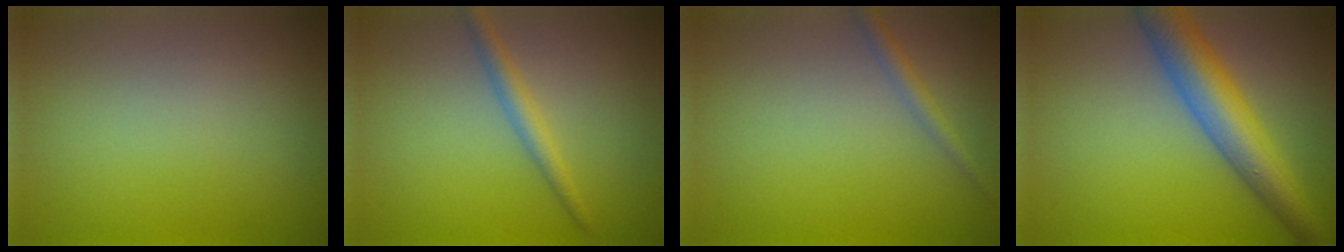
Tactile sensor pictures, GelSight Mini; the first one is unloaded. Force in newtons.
{"total": 1.9, "press": 1.9, "slide": 0.0}
{"total": 1.5, "press": 1.5, "slide": 0.0}
{"total": 6.7, "press": 6.7, "slide": 0.2}